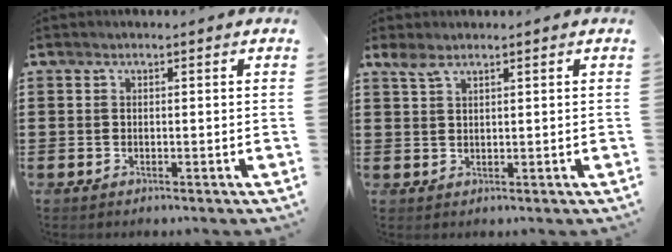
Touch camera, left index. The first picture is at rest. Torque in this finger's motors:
{"motor_torque": [0.10, -0.24, -0.10, 0.00]}